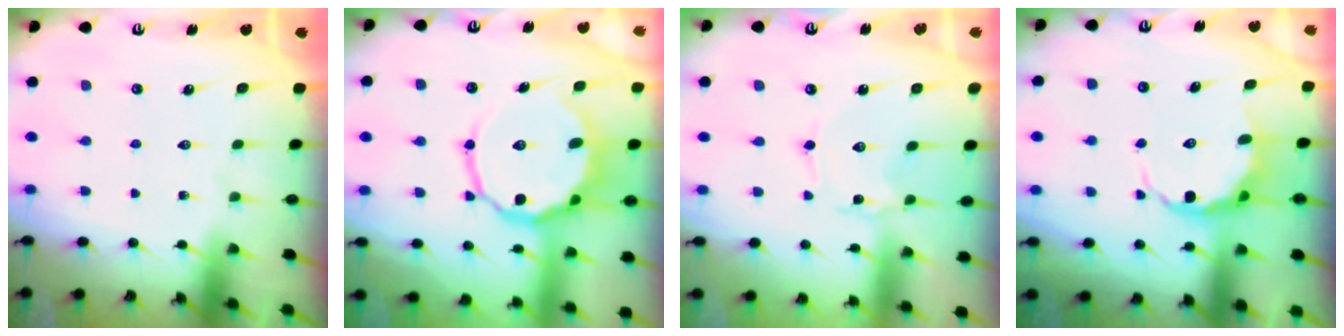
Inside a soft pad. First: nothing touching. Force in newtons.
{"total": 12.0, "press": 11.7, "slide": 2.4}
{"total": 1.2, "press": 1.2, "slide": 0.1}
{"total": 7.2, "press": 7.0, "slide": 1.6}